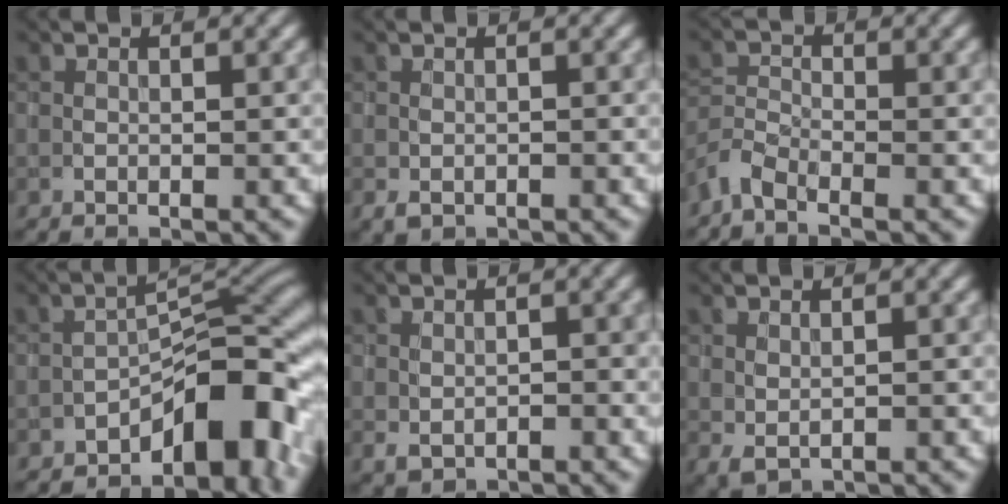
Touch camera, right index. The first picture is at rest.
{"total": 1.2, "force": [-0.6, 0.8, 0.6], "torque": [-0.010, -0.005, -0.009]}
{"total": 2.4, "force": [-2.0, 0.7, 1.1], "torque": [-0.027, 0.000, -0.053]}
{"total": 8.9, "force": [-5.0, 3.9, 6.3], "torque": [-0.056, 0.021, -0.087]}
{"total": 1.5, "force": [-0.4, 1.0, 1.0], "torque": [-0.016, -0.006, -0.002]}
{"total": 1.0, "force": [0.2, 0.6, 0.8], "torque": [-0.017, -0.006, 0.011]}